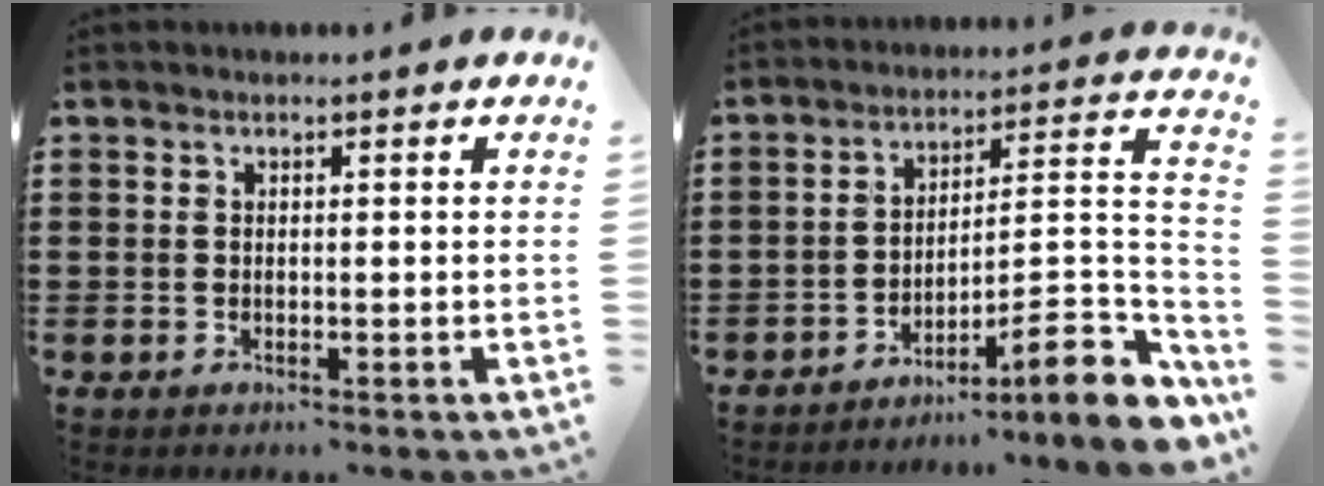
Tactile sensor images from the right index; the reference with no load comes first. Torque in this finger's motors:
{"motor_torque": [0.32, -0.23, 0.39, 0.06]}